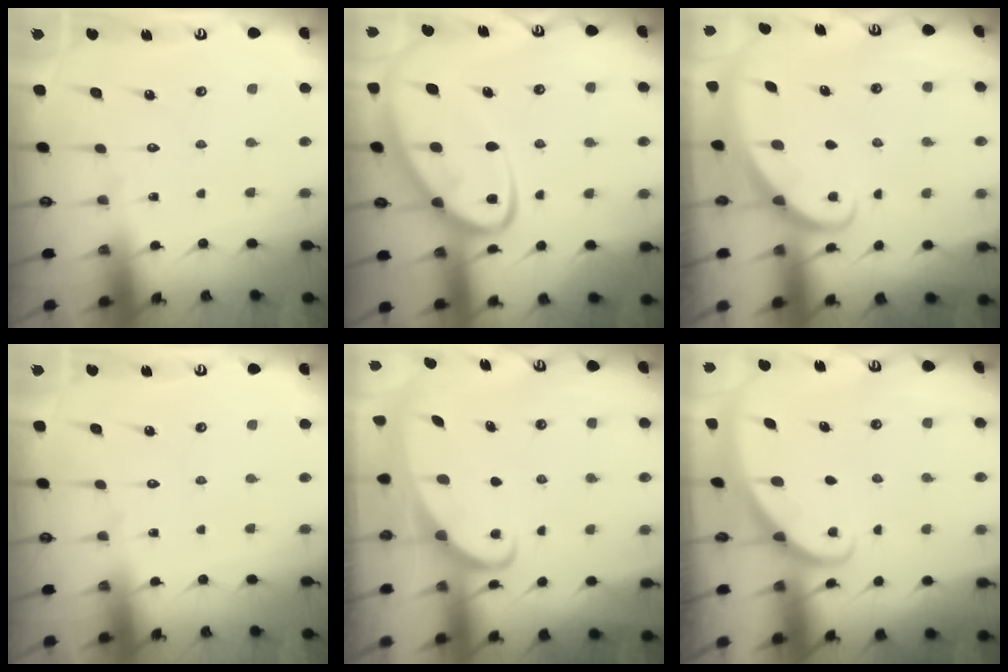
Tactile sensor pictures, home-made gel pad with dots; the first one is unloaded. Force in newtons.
{"total": 12.3, "press": 12.3, "slide": 0.9}
{"total": 2.3, "press": 2.3, "slide": 0.1}
{"total": 0.0}
{"total": 2.3, "press": 2.2, "slide": 0.4}
{"total": 1.9, "press": 1.9, "slide": 0.1}